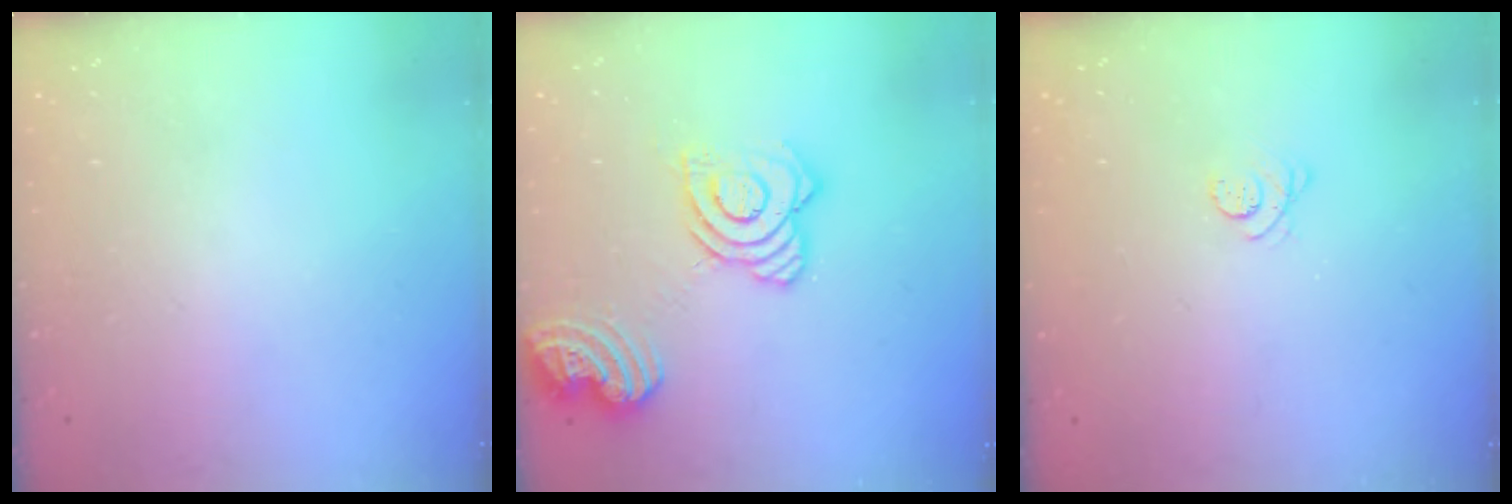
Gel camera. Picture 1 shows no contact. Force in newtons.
{"total": 17.0, "press": 16.9, "slide": 2.1}
{"total": 2.8, "press": 2.8, "slide": 0.4}